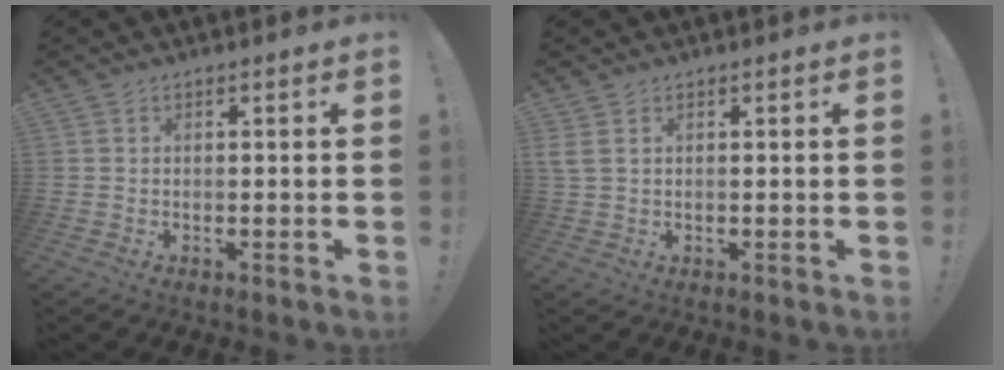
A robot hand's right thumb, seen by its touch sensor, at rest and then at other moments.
{"total": 1.9, "force": [0.9, 0.8, 1.5], "torque": [-0.030, 0.001, 0.018]}